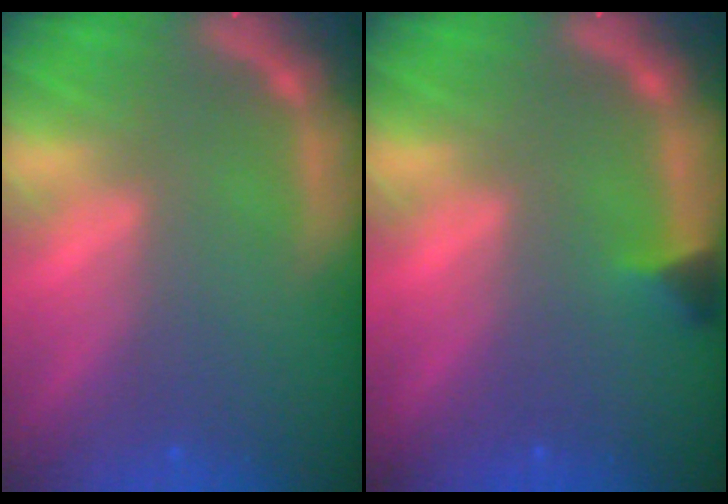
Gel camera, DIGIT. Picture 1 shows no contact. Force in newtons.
{"total": 1.4}